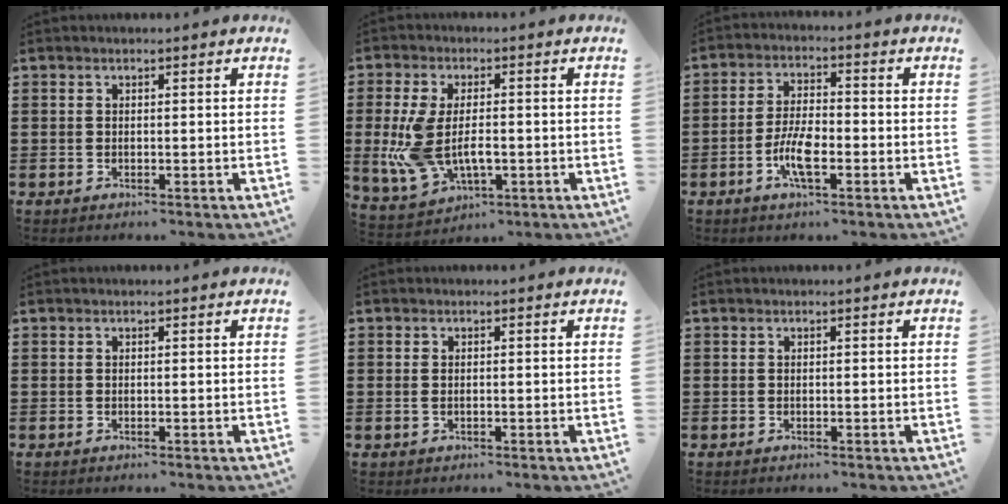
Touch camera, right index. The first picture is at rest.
{"total": 8.8, "force": [-1.0, 4.8, 7.3], "torque": [-0.172, 0.000, -0.022]}
{"total": 6.5, "force": [-2.4, 2.2, 5.7], "torque": [-0.128, -0.005, -0.051]}
{"total": 0.0}
{"total": 1.0, "force": [-0.1, 0.5, 0.9], "torque": [-0.026, 0.000, -0.007]}
{"total": 0.0}